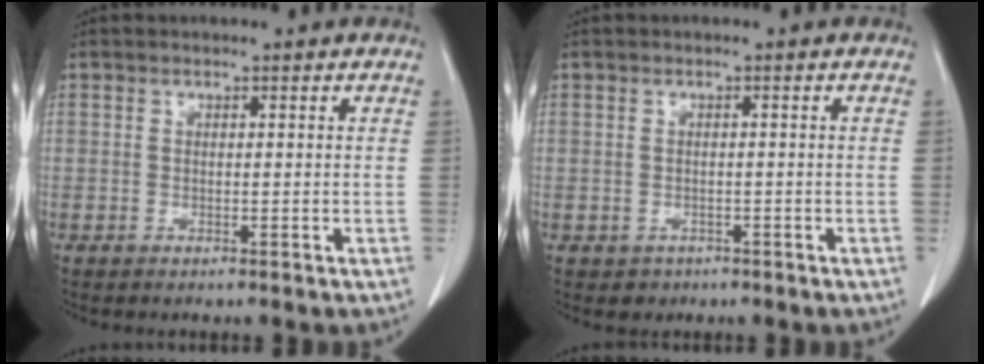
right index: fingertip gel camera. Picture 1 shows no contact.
{"total": 1.5, "force": [-0.9, 1.3, -0.1], "torque": [0.001, 0.006, -0.010]}